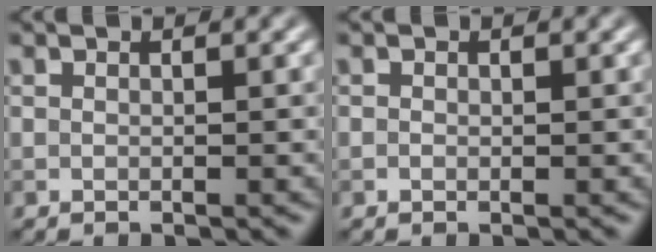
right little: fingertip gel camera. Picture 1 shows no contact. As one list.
[{"total": 0.0}]